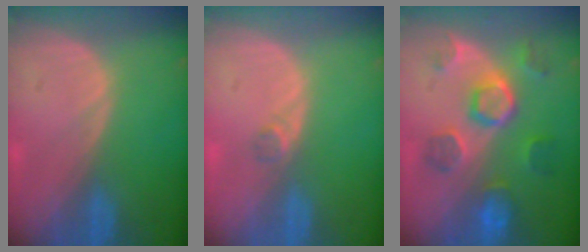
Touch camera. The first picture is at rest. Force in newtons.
{"total": 1.3, "press": 1.1, "slide": 0.7}
{"total": 8.3, "press": 8.2, "slide": 1.2}